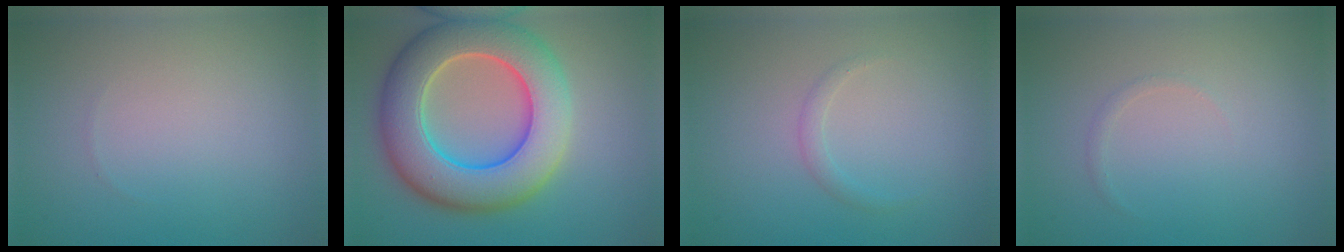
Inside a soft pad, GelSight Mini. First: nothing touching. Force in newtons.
{"total": 10.6, "press": 10.6, "slide": 0.6}
{"total": 1.0, "press": 1.0, "slide": 0.1}
{"total": 0.5, "press": 0.5, "slide": 0.1}